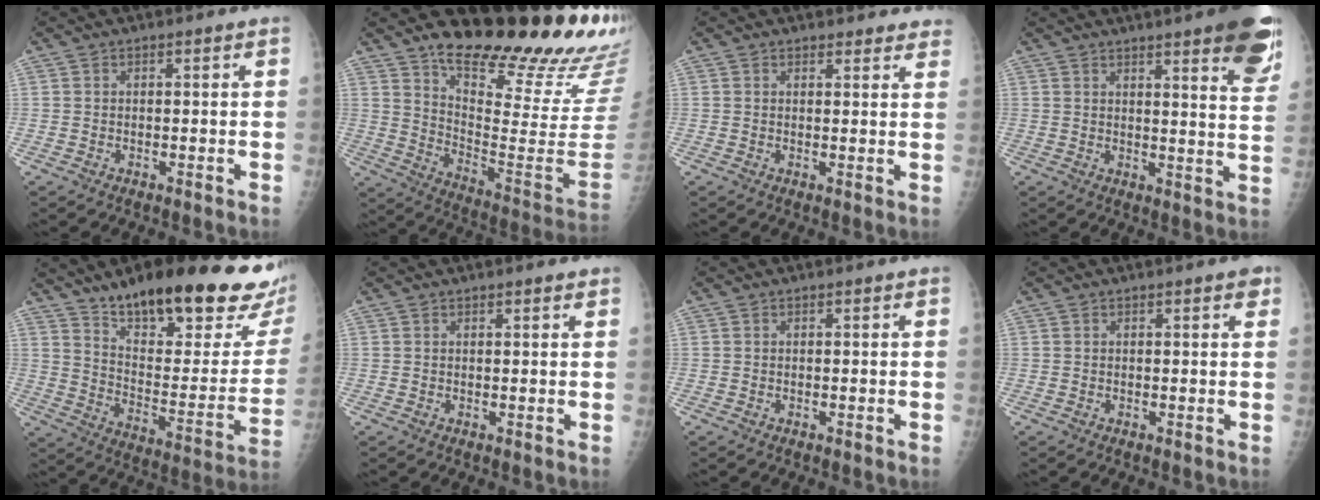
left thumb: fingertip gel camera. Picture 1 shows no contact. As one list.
[{"total": 24.0, "force": [20.1, 4.0, 12.5], "torque": [-0.156, -0.172, 0.283]}, {"total": 5.0, "force": [4.7, 1.7, 0.5], "torque": [0.028, -0.021, 0.035]}, {"total": 14.8, "force": [9.1, 2.5, 11.4], "torque": [-0.116, -0.042, 0.101]}, {"total": 30.4, "force": [20.6, 8.9, 20.5], "torque": [-0.260, -0.077, 0.304]}, {"total": 1.3, "force": [1.0, 0.3, 0.7], "torque": [-0.005, -0.001, 0.013]}, {"total": 0.0}, {"total": 1.8, "force": [1.0, 0.5, 1.4], "torque": [-0.016, -0.001, 0.010]}]